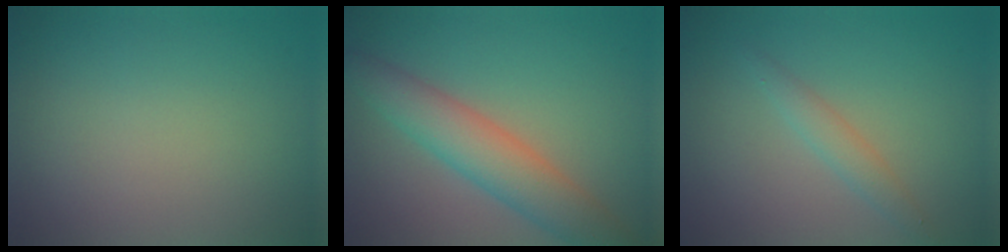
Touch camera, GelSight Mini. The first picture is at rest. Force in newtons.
{"total": 5.4, "press": 5.4, "slide": 0.2}
{"total": 1.7, "press": 1.7, "slide": 0.1}